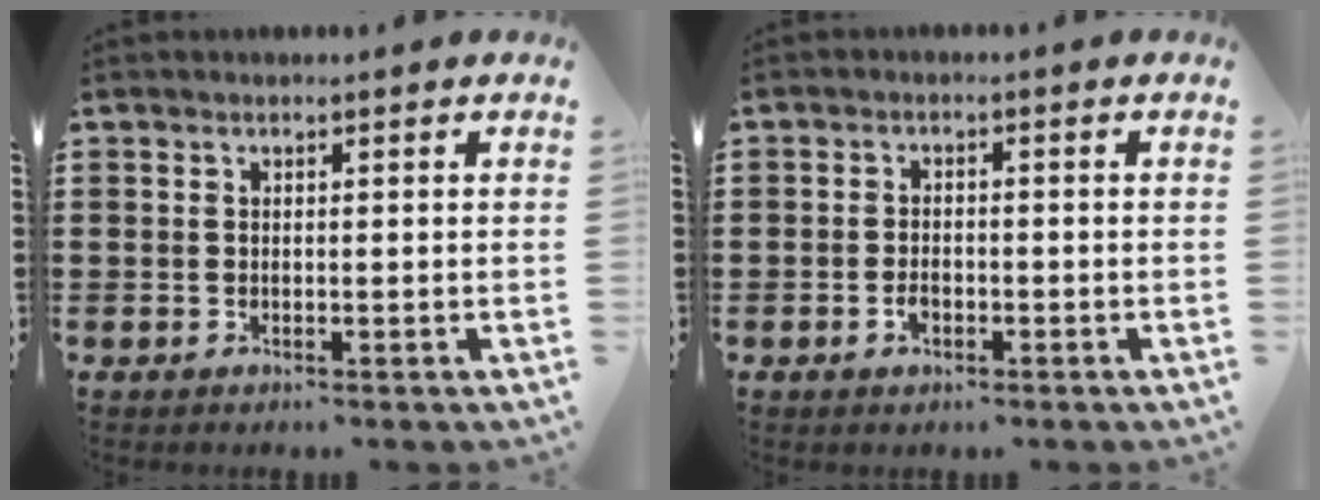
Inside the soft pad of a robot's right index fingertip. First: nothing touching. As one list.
[{"total": 1.9, "force": [-0.9, 1.0, 1.3], "torque": [-0.026, 0.001, -0.017]}]